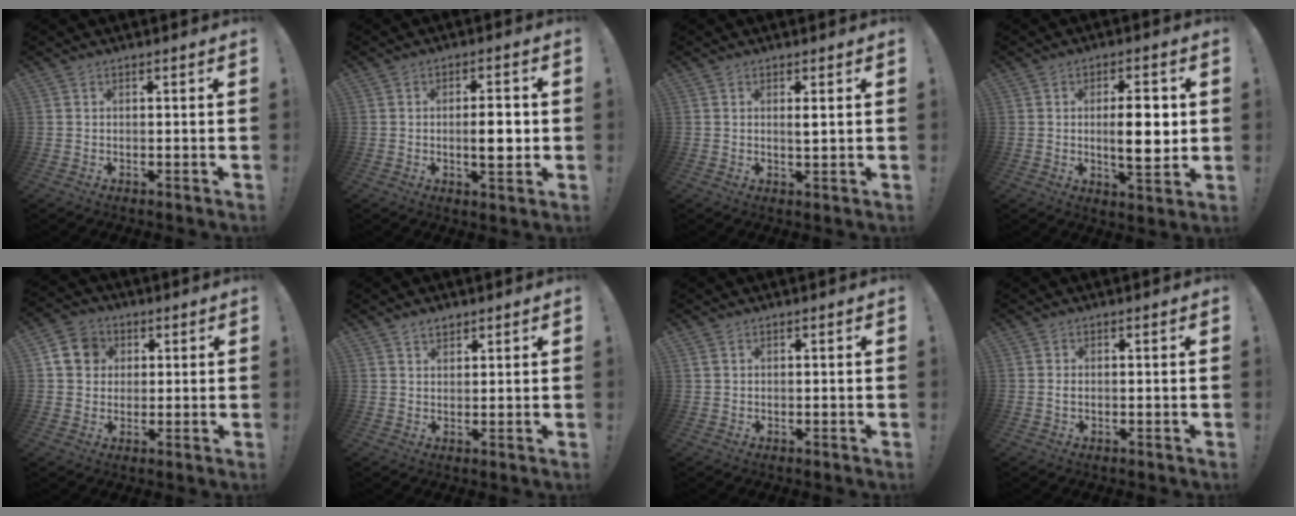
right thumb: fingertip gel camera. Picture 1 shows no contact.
{"total": 6.5, "force": [-0.7, 2.2, 6.1], "torque": [-0.075, -0.004, -0.018]}
{"total": 1.8, "force": [0.7, 0.2, 1.7], "torque": [-0.020, -0.007, 0.008]}
{"total": 10.4, "force": [0.4, 3.3, 9.8], "torque": [-0.147, -0.011, -0.003]}
{"total": 8.9, "force": [2.6, 7.8, 3.4], "torque": [-0.046, -0.003, 0.054]}
{"total": 2.9, "force": [2.4, 1.5, 0.8], "torque": [-0.003, -0.015, 0.041]}
{"total": 1.0, "force": [0.5, 0.7, 0.5], "torque": [-0.013, 0.003, 0.011]}
{"total": 0.8, "force": [-0.1, 0.3, 0.7], "torque": [-0.014, 0.002, -0.002]}